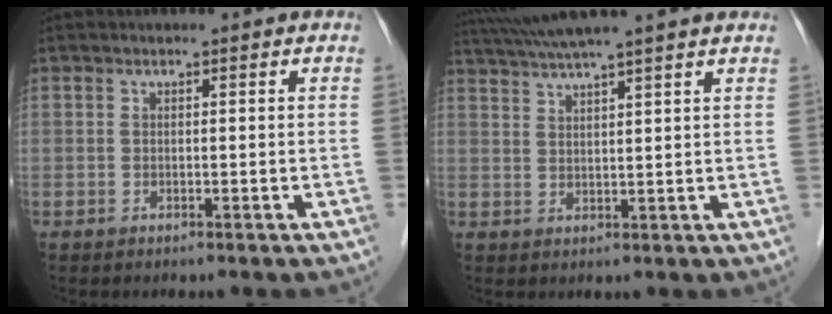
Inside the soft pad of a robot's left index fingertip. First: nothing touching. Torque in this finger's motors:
{"motor_torque": [0.22, -0.36, 0.19, 0.13]}